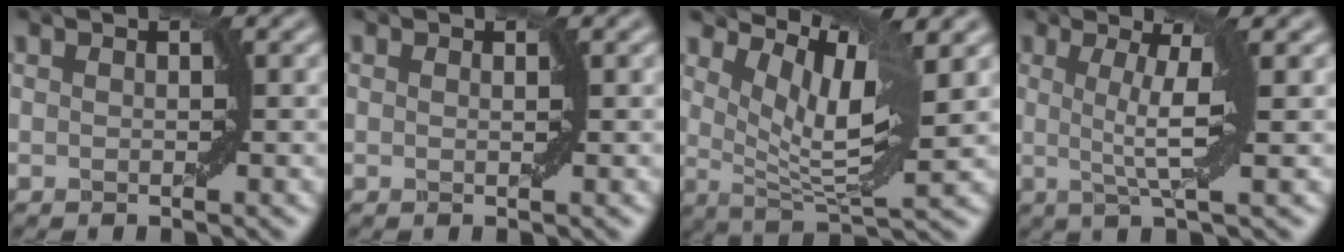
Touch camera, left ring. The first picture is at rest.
{"total": 0.6, "force": [0.4, 0.3, 0.3], "torque": [-0.003, 0.008, -0.007]}
{"total": 6.5, "force": [3.4, 1.6, 5.3], "torque": [-0.100, 0.006, 0.071]}
{"total": 4.1, "force": [0.0, 0.3, 4.1], "torque": [-0.078, 0.004, 0.008]}